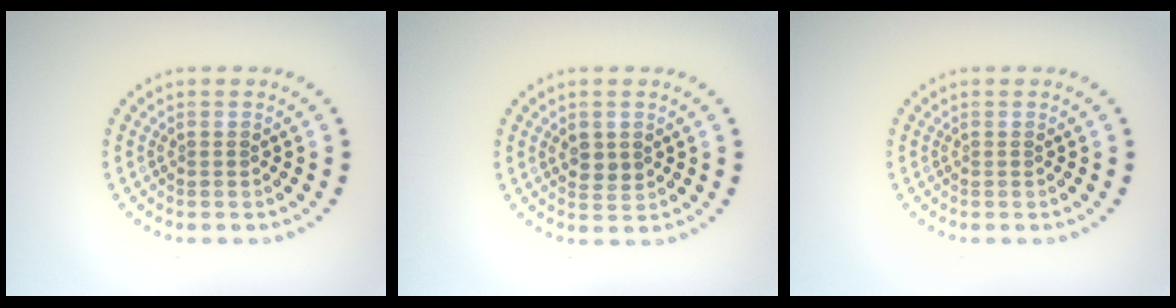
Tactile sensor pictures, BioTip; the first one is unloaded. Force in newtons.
{"total": 1.9, "press": 1.8, "slide": 0.3}
{"total": 0.0}